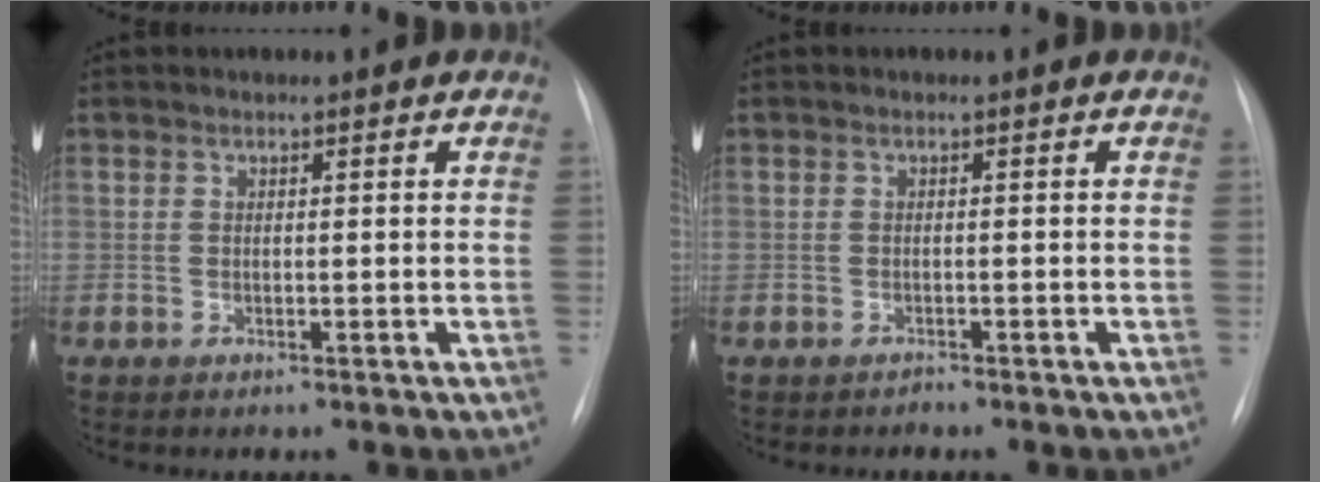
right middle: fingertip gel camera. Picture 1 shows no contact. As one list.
[{"total": 0.6, "force": [-0.5, 0.1, -0.1], "torque": [-0.006, -0.004, -0.010]}]